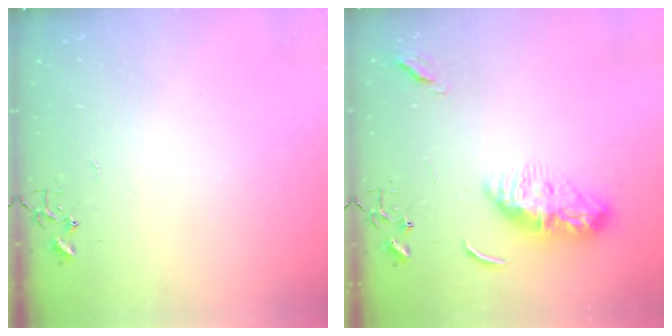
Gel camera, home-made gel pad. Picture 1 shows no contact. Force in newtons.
{"total": 10.4, "press": 10.3, "slide": 0.7}